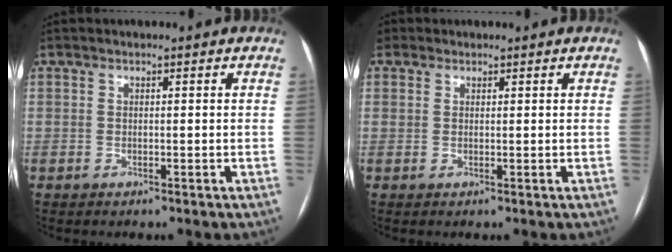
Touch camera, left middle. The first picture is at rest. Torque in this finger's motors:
{"motor_torque": [1.63, -0.50, 1.05, 0.21]}